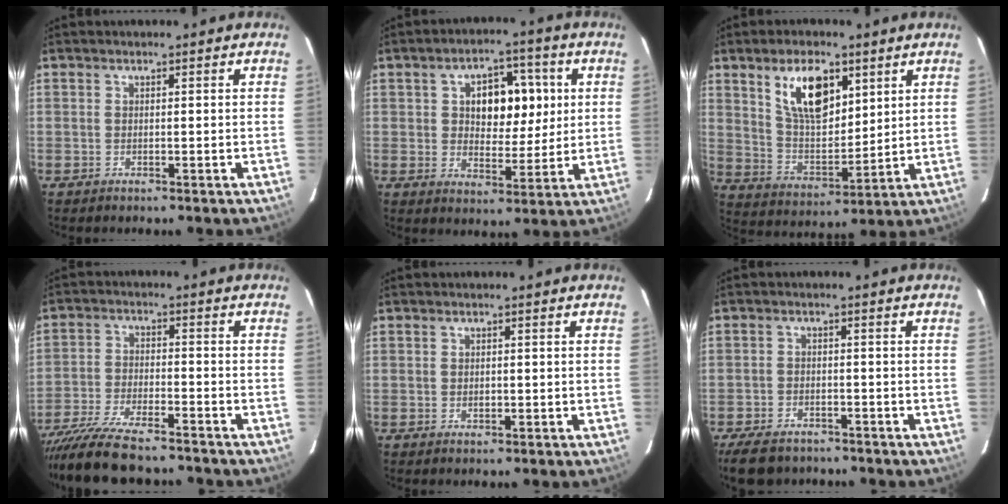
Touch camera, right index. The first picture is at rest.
{"total": 10.4, "force": [2.3, 6.7, 7.7], "torque": [-0.127, 0.018, 0.041]}
{"total": 12.8, "force": [6.5, 6.2, 9.2], "torque": [-0.156, 0.006, 0.130]}
{"total": 16.7, "force": [-14.3, 3.3, 7.8], "torque": [-0.170, -0.038, -0.244]}
{"total": 1.1, "force": [-0.1, 0.9, 0.6], "torque": [-0.008, 0.001, -0.002]}
{"total": 9.0, "force": [-7.0, 4.4, 3.5], "torque": [-0.096, -0.002, -0.115]}